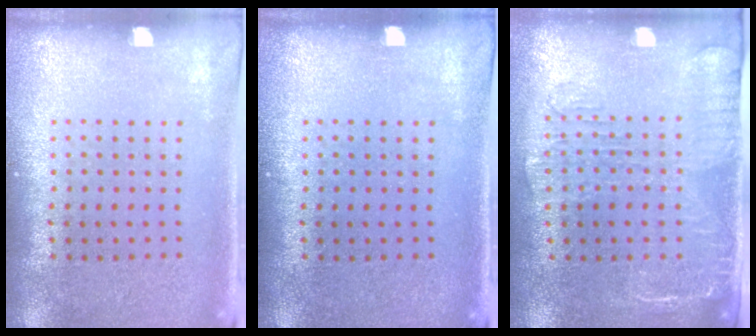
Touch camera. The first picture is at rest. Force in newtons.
{"total": 0.0}
{"total": 1.8, "press": 1.5, "slide": 0.9}